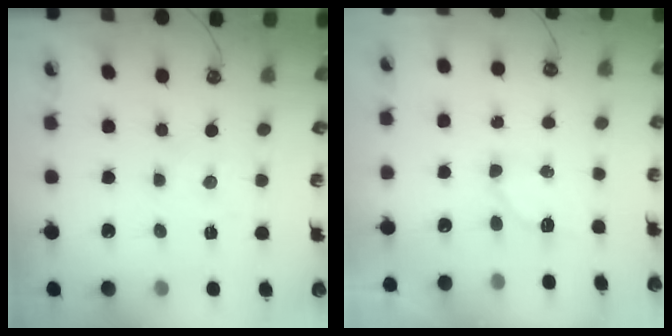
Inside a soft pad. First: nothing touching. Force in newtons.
{"total": 3.8, "press": 3.8, "slide": 0.5}